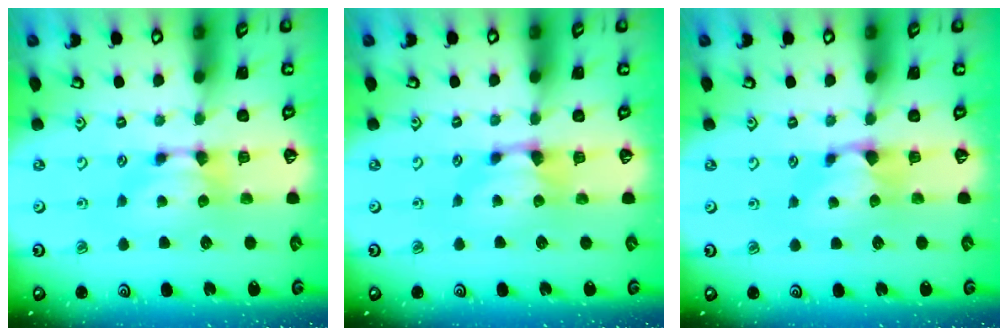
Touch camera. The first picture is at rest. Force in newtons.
{"total": 0.9, "press": 0.2, "slide": 0.9}
{"total": 1.1, "press": 0.8, "slide": 0.7}